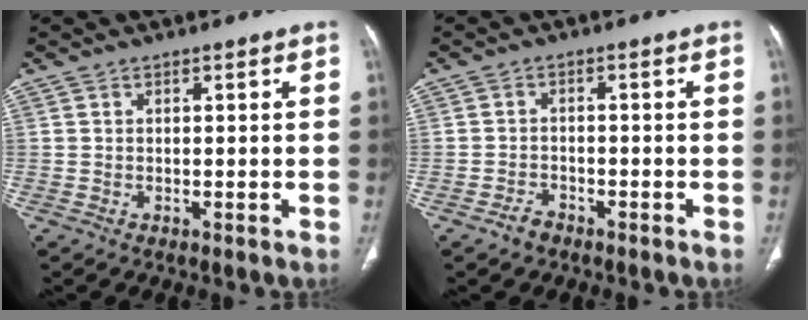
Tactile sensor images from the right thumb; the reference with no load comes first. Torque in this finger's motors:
{"motor_torque": [0.00, 0.25, -0.23, 0.08, 0.02]}